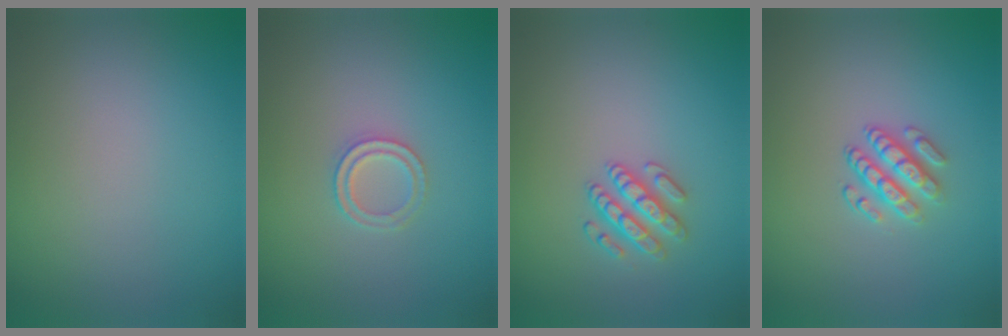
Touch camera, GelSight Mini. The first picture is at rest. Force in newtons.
{"total": 1.7, "press": 1.6, "slide": 0.4}
{"total": 2.5, "press": 2.5, "slide": 0.4}
{"total": 2.3, "press": 1.9, "slide": 1.4}